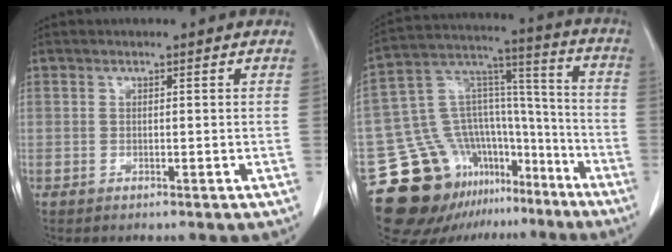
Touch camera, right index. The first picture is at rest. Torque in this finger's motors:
{"motor_torque": [-0.15, 0.05, -0.11, -0.06]}